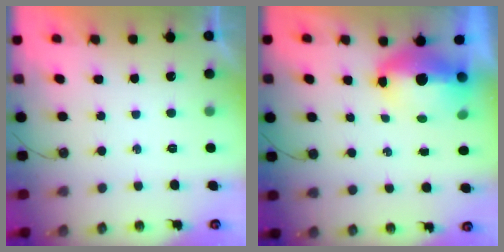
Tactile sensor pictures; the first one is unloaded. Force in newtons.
{"total": 8.9, "press": 8.8, "slide": 1.1}